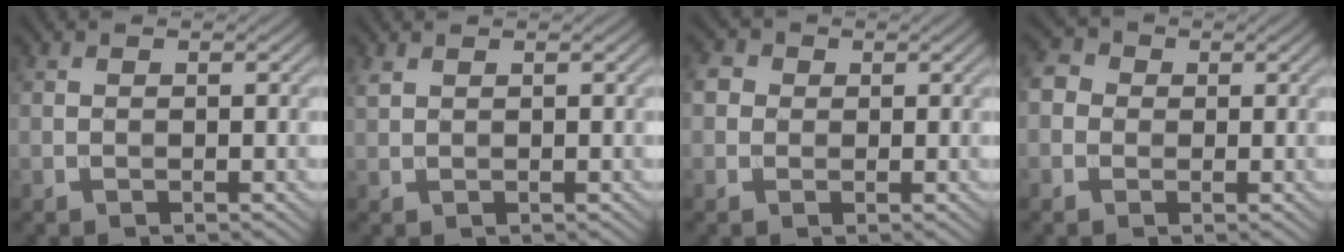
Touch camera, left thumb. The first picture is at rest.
{"total": 1.0, "force": [0.8, 0.3, 0.5], "torque": [-0.019, 0.000, 0.019]}
{"total": 2.9, "force": [0.4, 2.6, 1.0], "torque": [-0.033, 0.008, 0.000]}
{"total": 3.0, "force": [-0.1, 2.8, 1.0], "torque": [-0.030, 0.005, -0.009]}